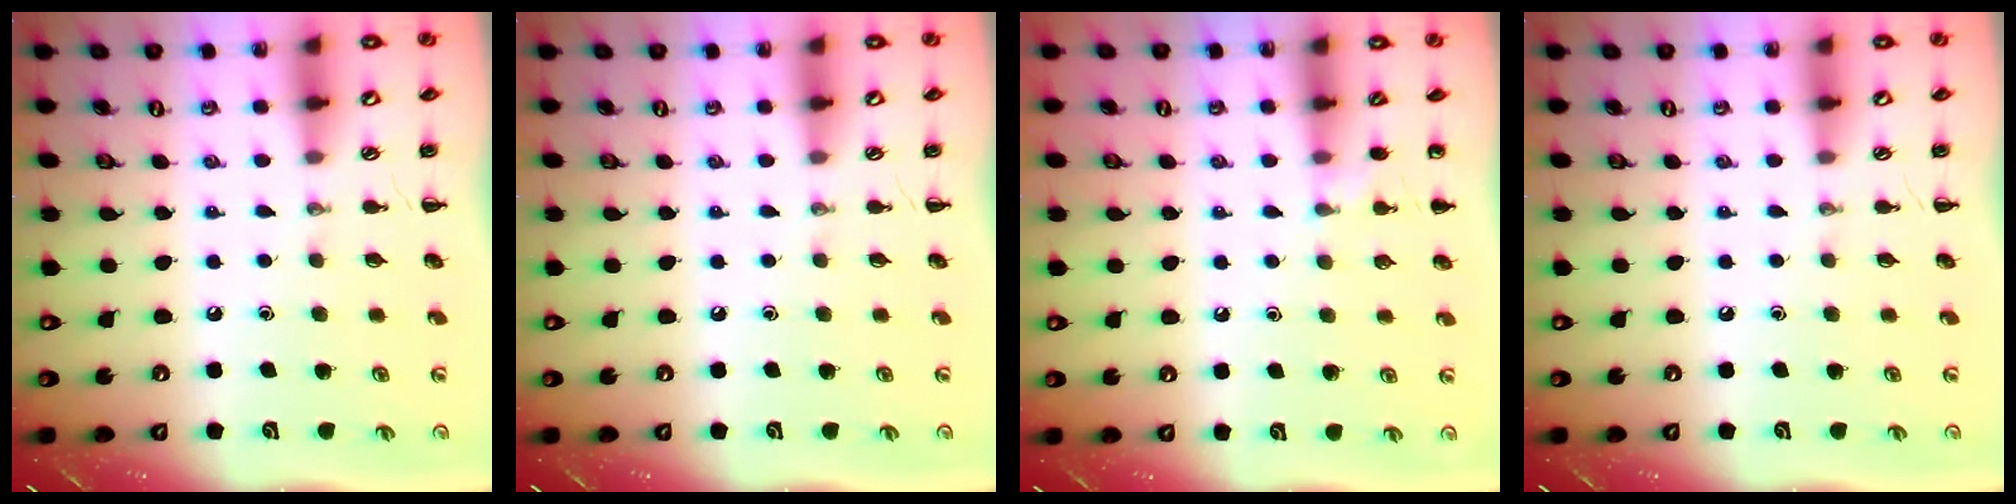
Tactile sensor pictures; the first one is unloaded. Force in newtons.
{"total": 0.0}
{"total": 5.5, "press": 5.3, "slide": 1.6}
{"total": 0.0}